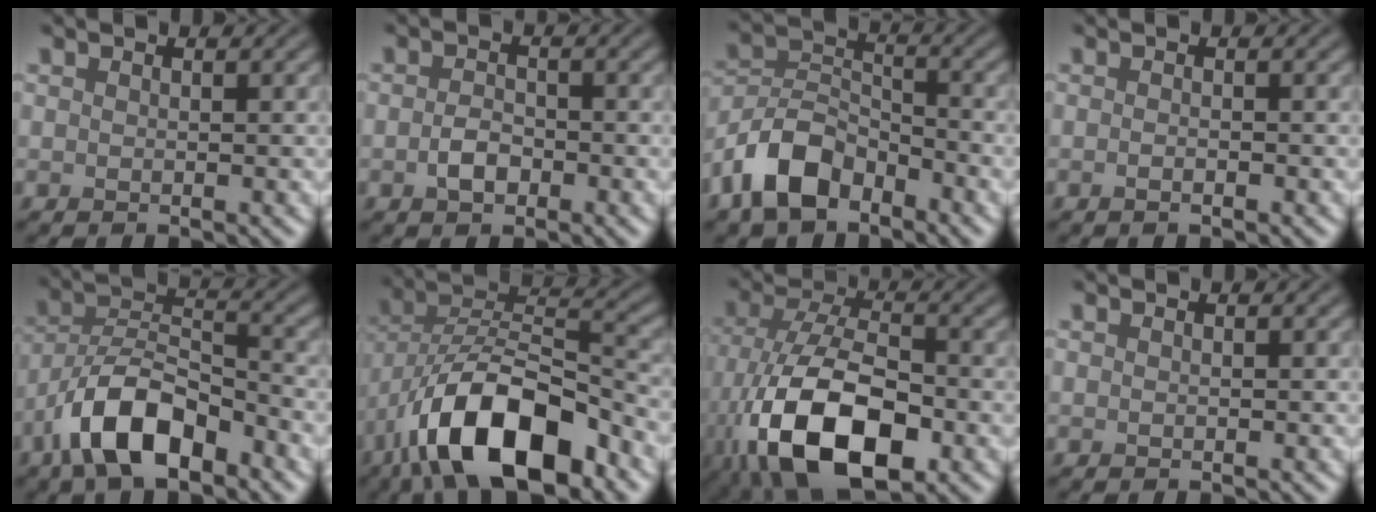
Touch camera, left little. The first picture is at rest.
{"total": 2.1, "force": [-1.0, 1.3, 1.4], "torque": [-0.027, 0.000, -0.025]}
{"total": 6.4, "force": [-4.4, 3.4, 3.2], "torque": [-0.061, 0.005, -0.097]}
{"total": 0.7, "force": [-0.5, 0.1, 0.5], "torque": [-0.007, 0.000, -0.012]}
{"total": 8.2, "force": [-5.3, 3.2, 5.5], "torque": [-0.090, 0.013, -0.106]}
{"total": 12.5, "force": [-7.4, 4.8, 8.9], "torque": [-0.151, 0.006, -0.142]}
{"total": 12.6, "force": [-5.3, 6.1, 9.6], "torque": [-0.201, -0.024, -0.097]}
{"total": 0.0}